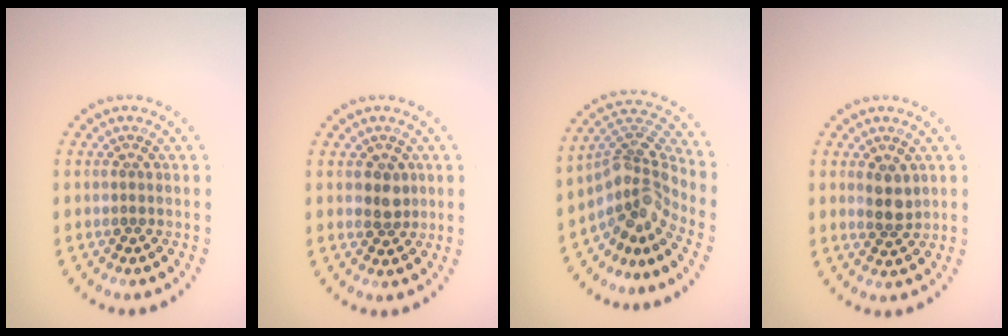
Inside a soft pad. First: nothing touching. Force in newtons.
{"total": 1.9, "press": 1.7, "slide": 0.7}
{"total": 4.5, "press": 3.0, "slide": 3.4}
{"total": 2.3, "press": 2.1, "slide": 0.8}